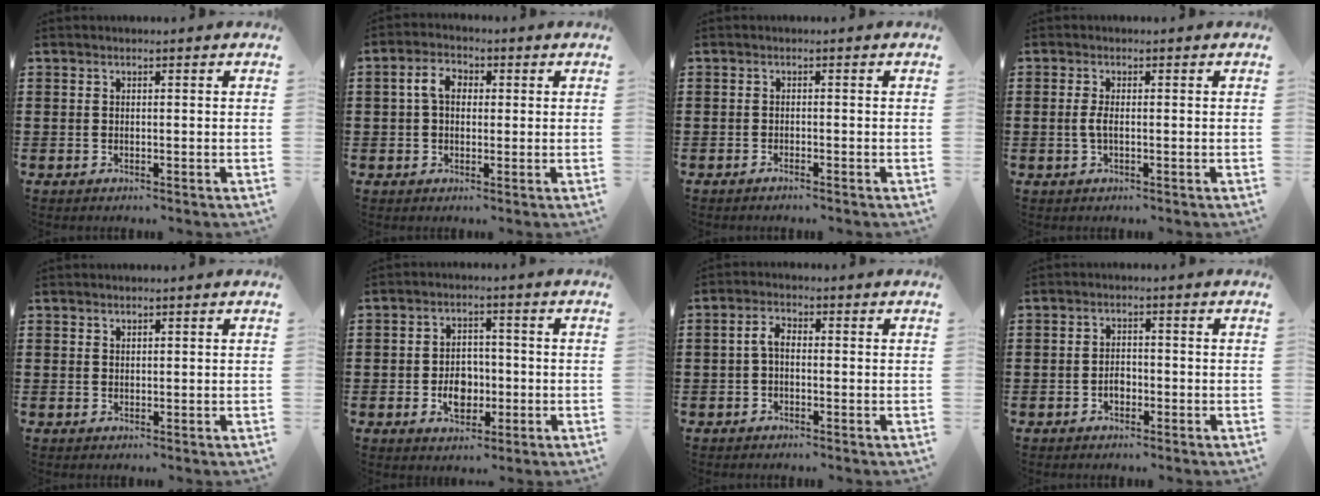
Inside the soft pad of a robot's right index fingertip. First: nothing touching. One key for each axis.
{"total": 4.3, "fx": 0.4, "fy": 2.9, "fz": 3.2, "tx": -0.069, "ty": 0.015, "tz": 0.004}
{"total": 0.8, "fx": -0.8, "fy": -0.1, "fz": 0.0, "tx": -0.002, "ty": -0.001, "tz": -0.016}
{"total": 2.1, "fx": -0.3, "fy": 0.6, "fz": 2.0, "tx": -0.051, "ty": -0.005, "tz": -0.011}
{"total": 0.9, "fx": 0.8, "fy": 0.4, "fz": 0.0, "tx": -0.002, "ty": 0.002, "tz": 0.016}
{"total": 5.2, "fx": -1.2, "fy": 3.8, "fz": 3.4, "tx": -0.050, "ty": 0.003, "tz": -0.024}
{"total": 2.7, "fx": -0.3, "fy": 1.3, "fz": 2.3, "tx": -0.061, "ty": 0.000, "tz": -0.012}
{"total": 2.0, "fx": -0.8, "fy": 1.3, "fz": 1.3, "tx": -0.025, "ty": 0.003, "tz": -0.016}